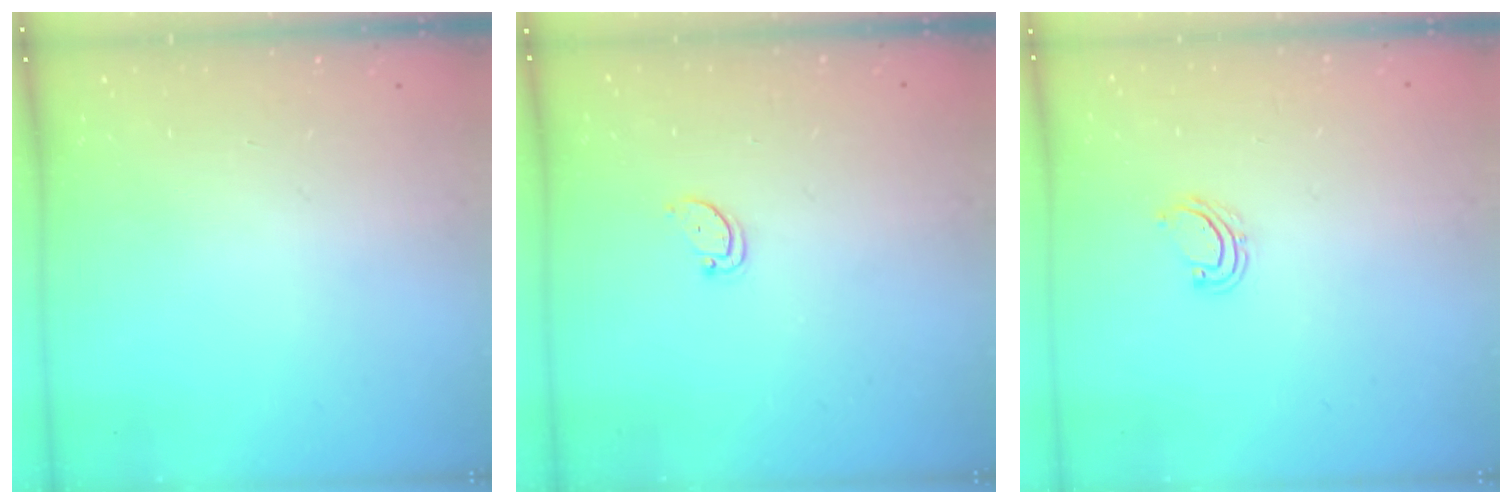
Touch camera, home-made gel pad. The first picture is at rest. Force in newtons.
{"total": 2.3, "press": 2.3, "slide": 0.4}
{"total": 3.5, "press": 3.5, "slide": 0.3}